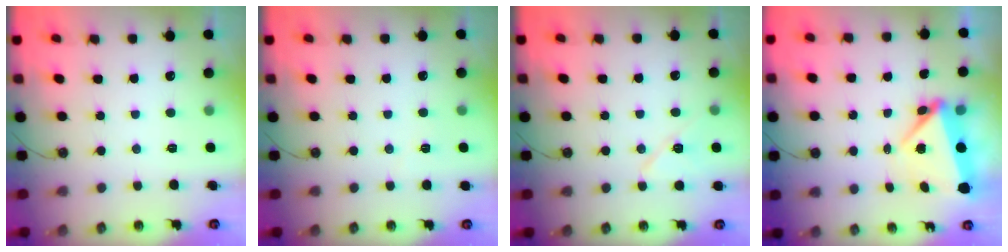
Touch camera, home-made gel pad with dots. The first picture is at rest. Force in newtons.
{"total": 2.9, "press": 1.9, "slide": 2.2}
{"total": 7.9, "press": 7.6, "slide": 2.2}
{"total": 6.2, "press": 6.2, "slide": 0.3}